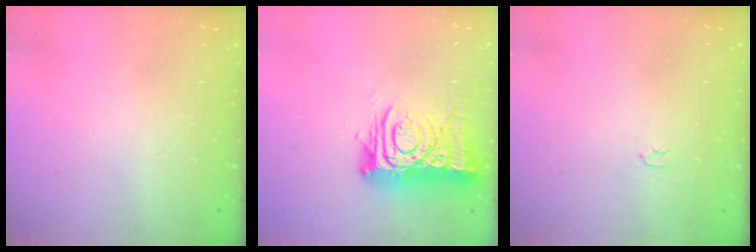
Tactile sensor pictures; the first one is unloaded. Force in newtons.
{"total": 12.8, "press": 12.8, "slide": 1.4}
{"total": 2.0, "press": 2.0, "slide": 0.3}